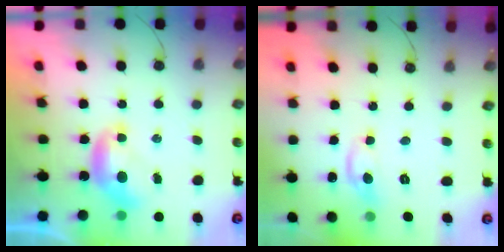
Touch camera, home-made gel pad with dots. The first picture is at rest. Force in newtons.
{"total": 2.6, "press": 2.6, "slide": 0.2}